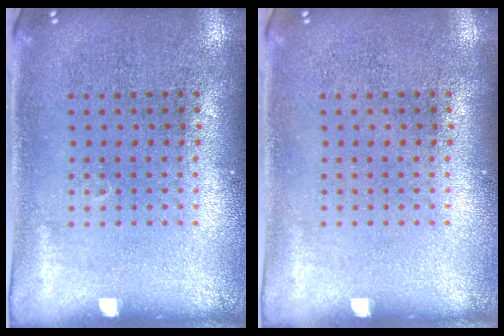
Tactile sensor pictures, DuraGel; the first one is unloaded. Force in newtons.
{"total": 0.0}